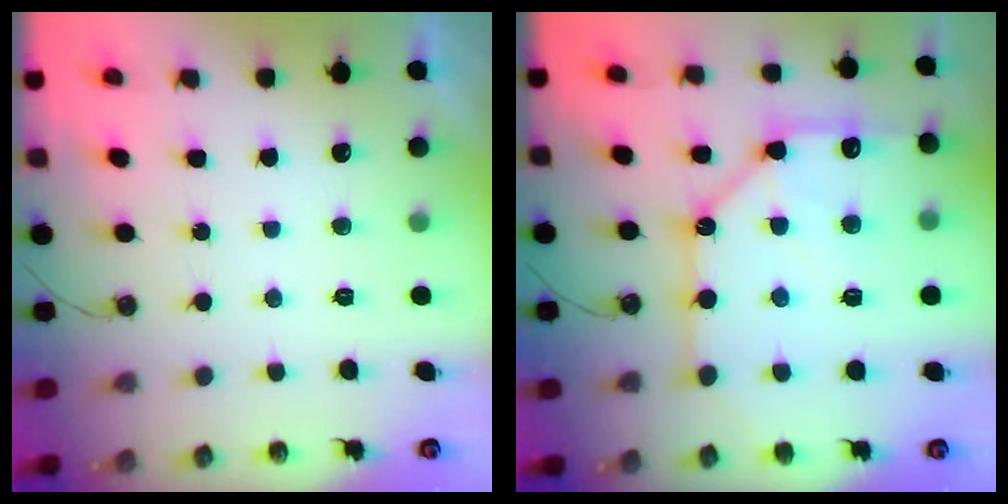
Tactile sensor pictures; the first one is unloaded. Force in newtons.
{"total": 16.6, "press": 16.5, "slide": 1.8}